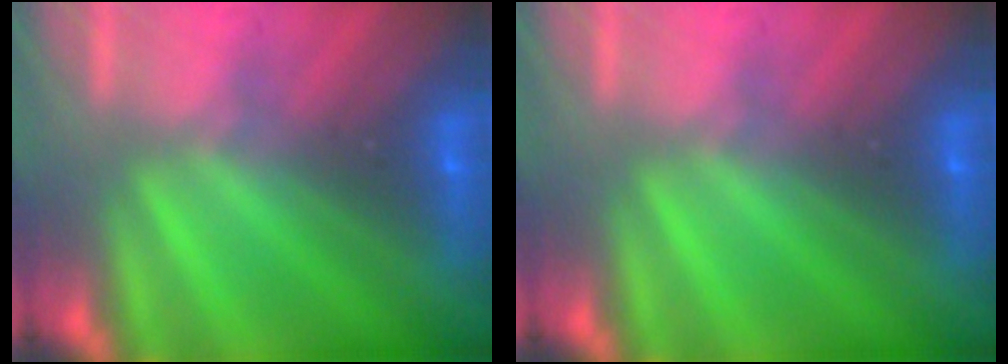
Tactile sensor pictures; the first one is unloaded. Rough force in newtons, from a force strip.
{"total": 0.0}